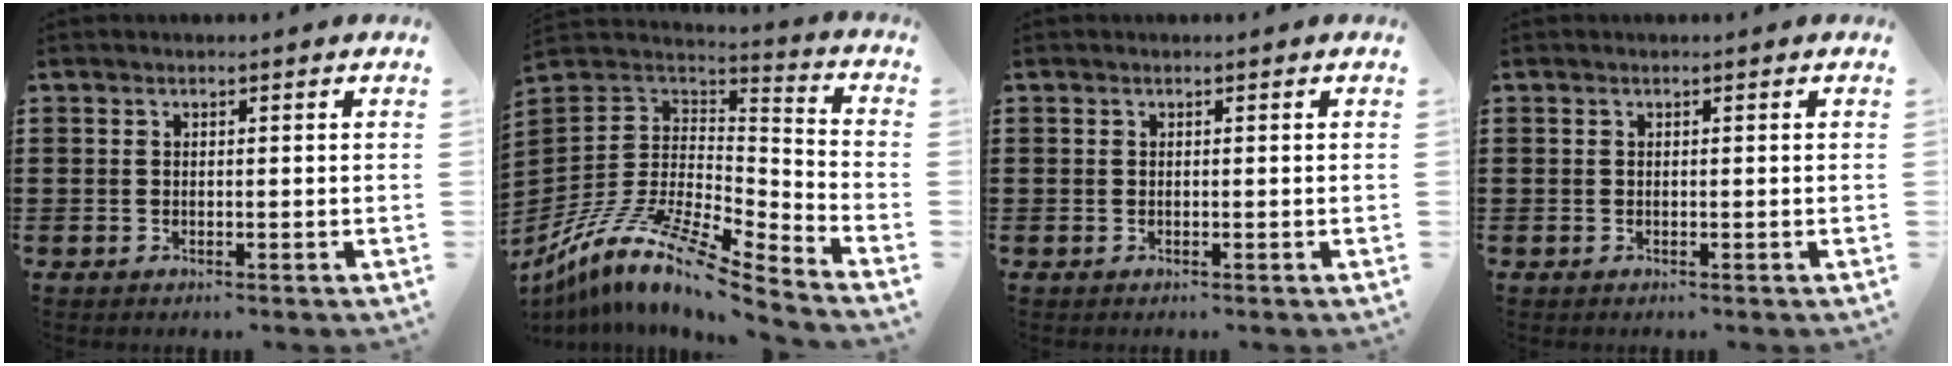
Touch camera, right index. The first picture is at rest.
{"total": 12.0, "force": [-8.4, 3.0, 8.0], "torque": [-0.174, 0.004, -0.168]}
{"total": 0.0}
{"total": 0.0}